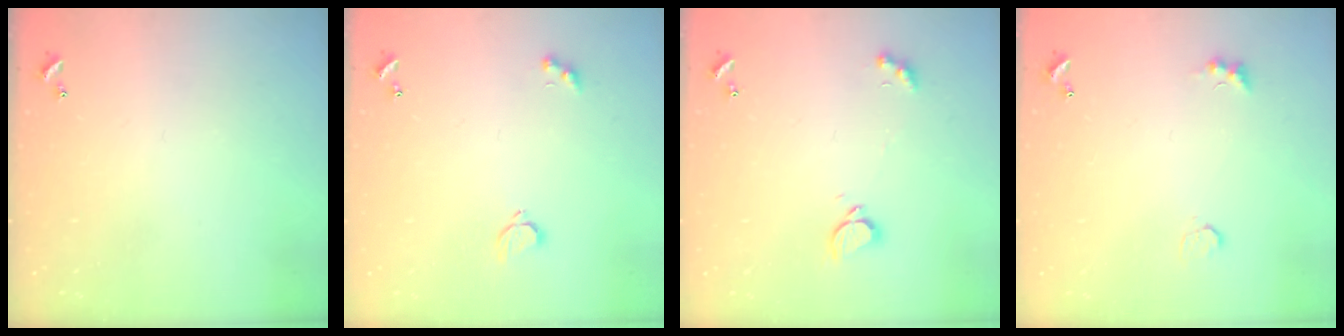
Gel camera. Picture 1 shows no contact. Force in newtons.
{"total": 2.1, "press": 2.0, "slide": 0.5}
{"total": 1.8, "press": 1.7, "slide": 0.6}
{"total": 1.9, "press": 1.8, "slide": 0.5}